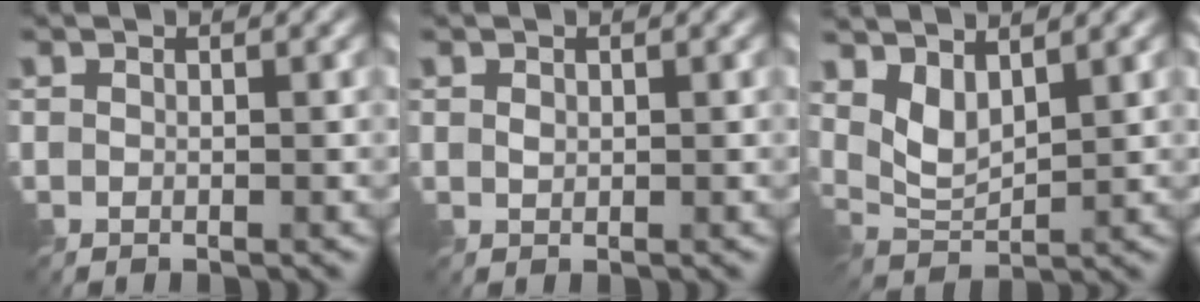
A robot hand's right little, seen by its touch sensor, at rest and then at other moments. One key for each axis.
{"total": 0.5, "fx": 0.1, "fy": 0.4, "fz": 0.4, "tx": -0.010, "ty": -0.002, "tz": 0.003}
{"total": 3.3, "fx": 1.8, "fy": 1.4, "fz": 2.4, "tx": -0.059, "ty": -0.011, "tz": 0.037}